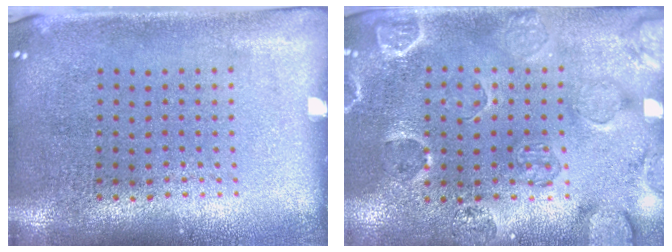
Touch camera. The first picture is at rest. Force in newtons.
{"total": 2.6, "press": 2.1, "slide": 1.5}